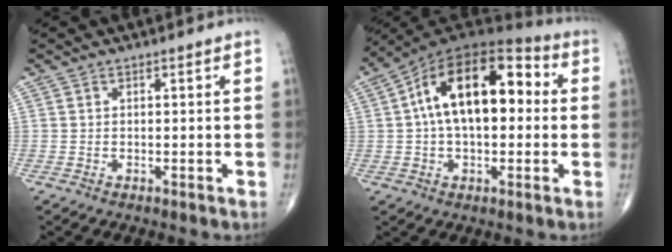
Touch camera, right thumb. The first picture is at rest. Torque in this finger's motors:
{"motor_torque": [-0.01, 1.14, 1.37, 0.20, 0.50]}